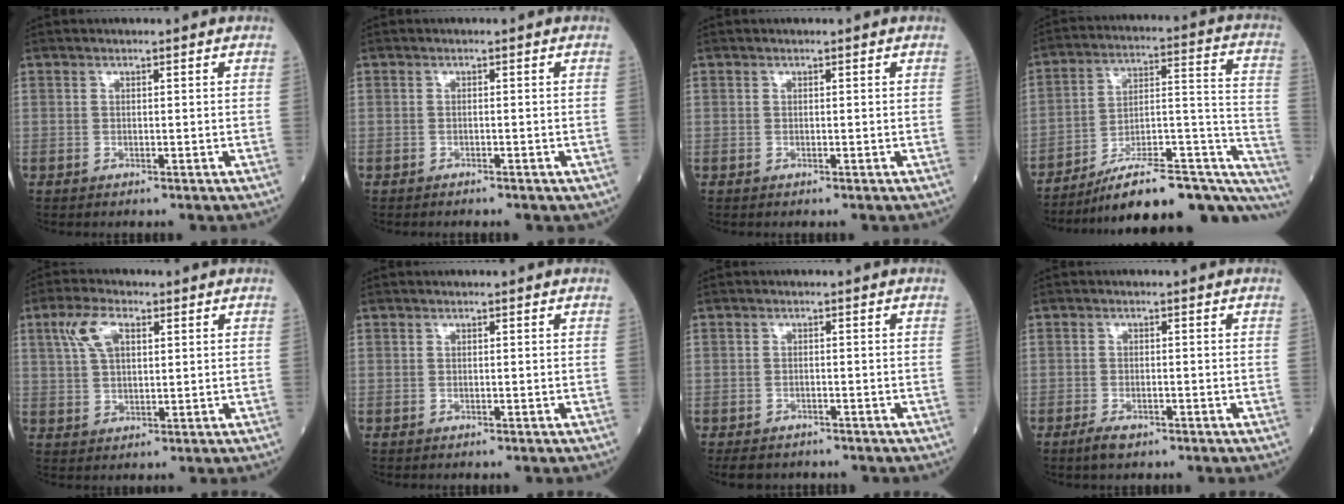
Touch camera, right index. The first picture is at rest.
{"total": 1.8, "force": [-1.5, 0.5, 0.9], "torque": [-0.015, -0.003, -0.013]}
{"total": 0.0}
{"total": 23.7, "force": [-18.2, 5.4, 14.2], "torque": [-0.122, 0.052, -0.265]}
{"total": 6.2, "force": [2.6, 2.8, 4.9], "torque": [-0.109, 0.016, 0.054]}
{"total": 0.0}
{"total": 4.0, "force": [-3.3, 2.0, 0.9], "torque": [-0.013, 0.000, -0.047]}
{"total": 2.5, "force": [-1.6, 1.0, 1.7], "torque": [-0.034, -0.002, -0.026]}